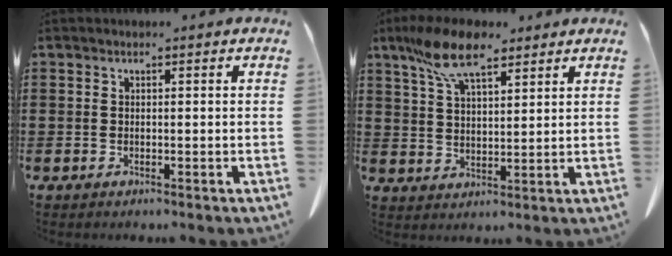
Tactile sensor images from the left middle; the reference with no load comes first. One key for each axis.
{"total": 9.7, "fx": 6.7, "fy": 3.3, "fz": 6.1, "tx": -0.136, "ty": -0.004, "tz": 0.125}